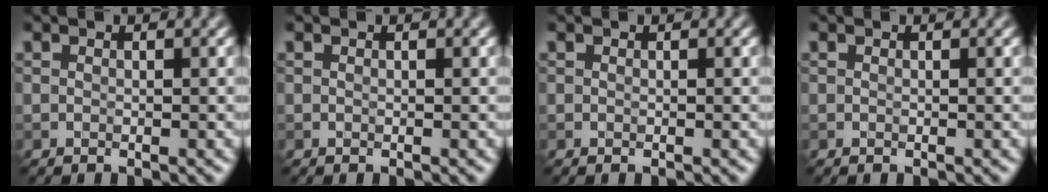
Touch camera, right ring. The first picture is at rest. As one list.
[{"total": 0.0}, {"total": 0.0}, {"total": 0.0}]